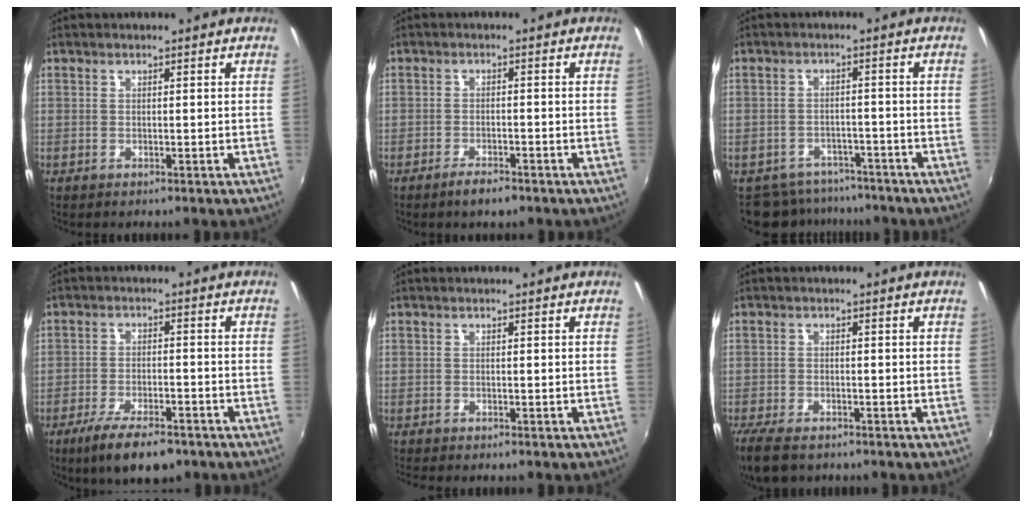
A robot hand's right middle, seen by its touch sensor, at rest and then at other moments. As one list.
[{"total": 3.4, "force": [-2.6, 1.1, 1.9], "torque": [-0.048, -0.006, -0.049]}, {"total": 7.9, "force": [-6.6, 4.1, 1.0], "torque": [-0.028, 0.005, -0.094]}, {"total": 10.1, "force": [-7.2, 3.1, 6.3], "torque": [-0.140, -0.024, -0.120]}, {"total": 2.1, "force": [-1.9, 0.5, 0.8], "torque": [-0.019, -0.017, -0.032]}, {"total": 7.1, "force": [-5.5, 2.7, 3.6], "torque": [-0.098, -0.031, -0.106]}]